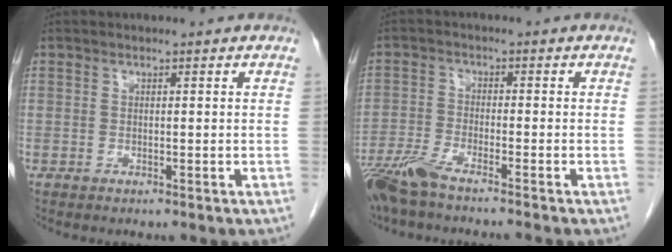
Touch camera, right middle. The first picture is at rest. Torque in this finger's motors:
{"motor_torque": [0.61, -0.55, 0.18, 0.05]}